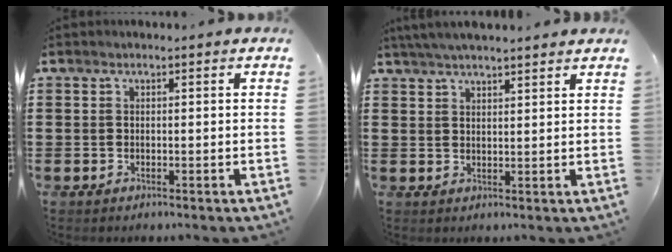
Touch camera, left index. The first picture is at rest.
{"total": 3.4, "force": [3.2, -0.1, 1.2], "torque": [-0.031, -0.002, 0.060]}